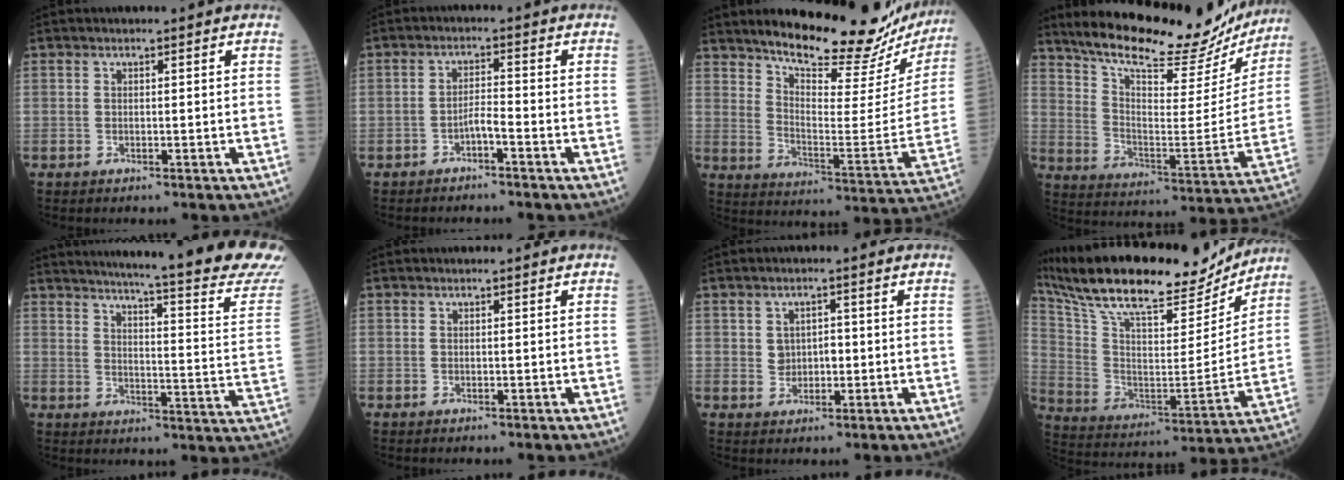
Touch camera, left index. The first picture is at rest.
{"total": 2.4, "force": [-1.6, 0.1, 1.7], "torque": [-0.029, 0.002, -0.031]}
{"total": 22.9, "force": [21.2, 3.9, 7.9], "torque": [-0.116, -0.081, 0.275]}
{"total": 25.2, "force": [22.5, 6.1, 9.8], "torque": [-0.157, -0.029, 0.312]}
{"total": 28.9, "force": [26.0, -0.3, 12.7], "torque": [-0.193, -0.119, 0.308]}
{"total": 0.0}
{"total": 2.8, "force": [0.1, 2.3, 1.7], "torque": [-0.025, 0.008, 0.006]}
{"total": 26.0, "force": [22.4, 6.0, 11.6], "torque": [-0.219, 0.005, 0.354]}